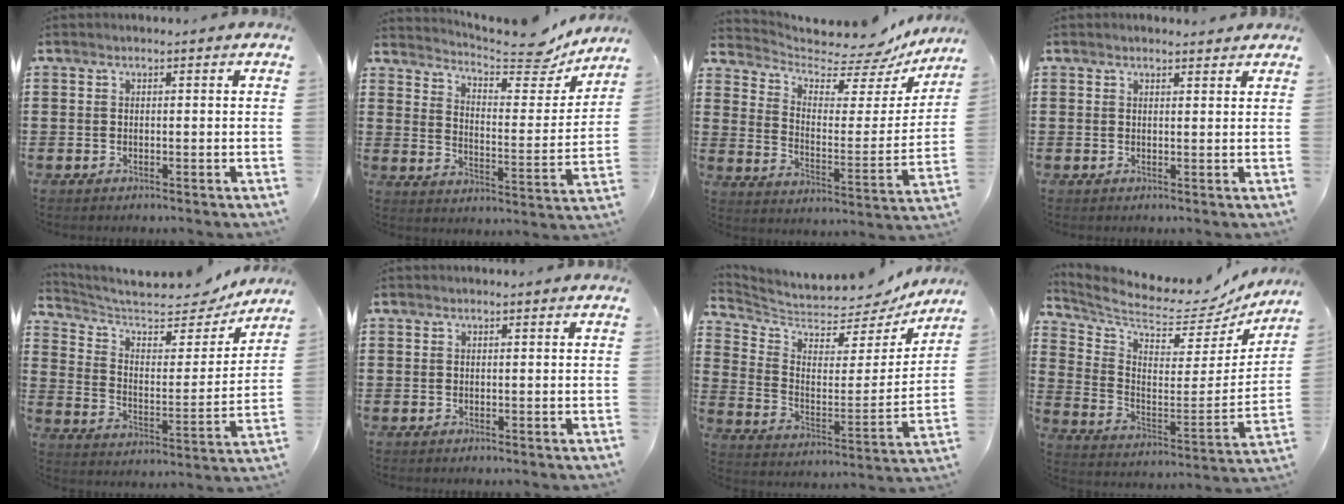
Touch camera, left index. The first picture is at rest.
{"total": 7.9, "force": [7.2, 1.2, 2.9], "torque": [-0.056, -0.063, 0.119]}
{"total": 6.7, "force": [5.9, 1.9, 2.5], "torque": [-0.071, -0.049, 0.099]}
{"total": 1.4, "force": [1.3, 0.6, 0.0], "torque": [-0.003, 0.002, 0.026]}
{"total": 7.5, "force": [6.3, 2.3, 3.4], "torque": [-0.081, -0.044, 0.101]}
{"total": 0.0}
{"total": 4.9, "force": [4.6, 1.5, 0.7], "torque": [-0.046, -0.047, 0.076]}
{"total": 5.4, "force": [5.2, 0.8, 1.4], "torque": [-0.060, -0.064, 0.083]}